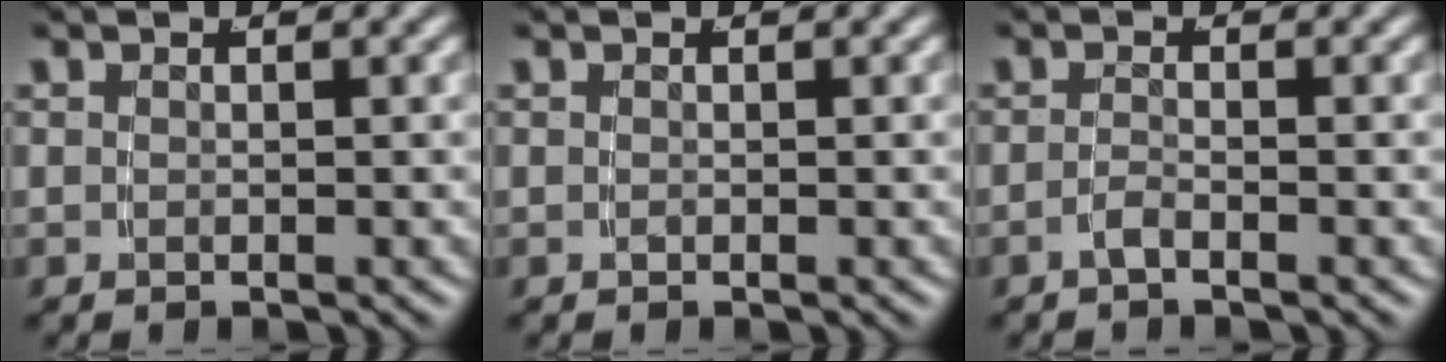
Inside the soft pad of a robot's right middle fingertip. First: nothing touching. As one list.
[{"total": 0.0}, {"total": 1.5, "force": [-1.3, -0.5, 0.5], "torque": [-0.011, -0.003, -0.024]}]